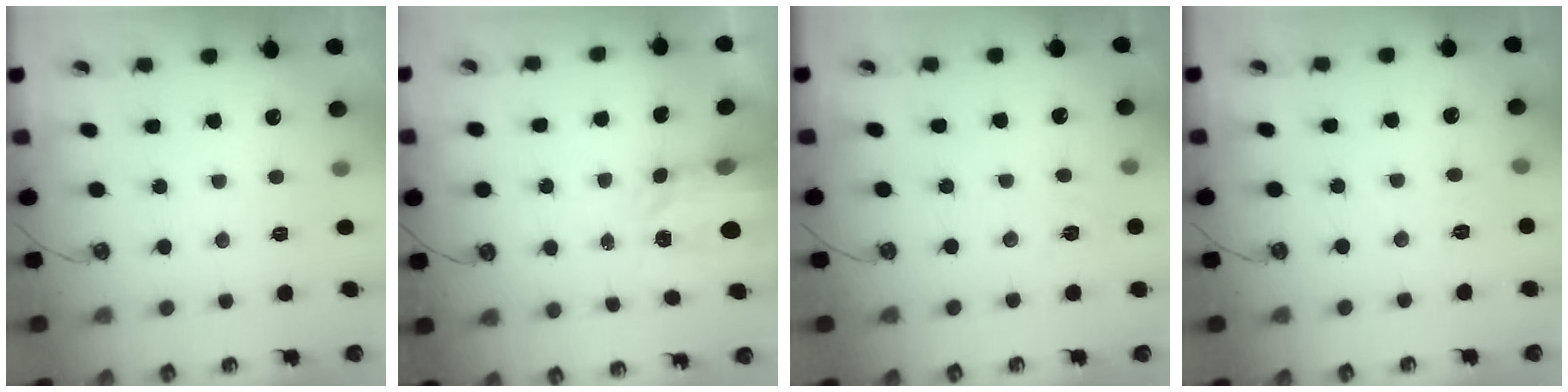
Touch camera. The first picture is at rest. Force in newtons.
{"total": 3.7, "press": 3.7, "slide": 0.5}
{"total": 4.2, "press": 4.2, "slide": 0.5}
{"total": 3.4, "press": 3.3, "slide": 0.6}